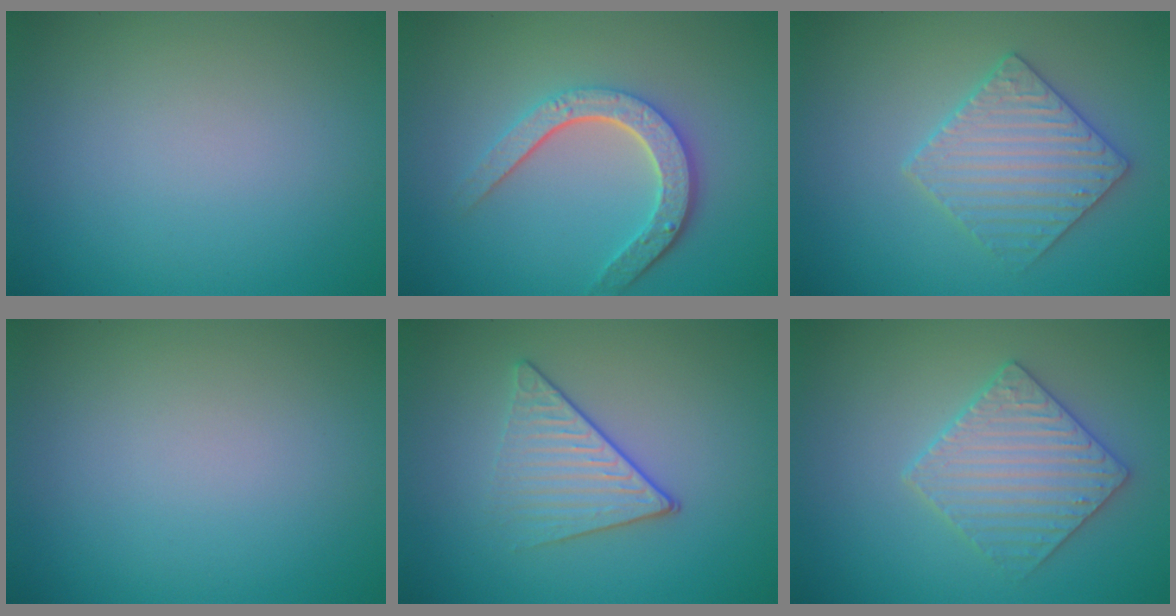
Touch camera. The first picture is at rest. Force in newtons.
{"total": 4.6, "press": 3.5, "slide": 3.0}
{"total": 3.6, "press": 3.5, "slide": 1.1}
{"total": 0.0}
{"total": 3.5, "press": 2.8, "slide": 2.1}
{"total": 3.6, "press": 3.5, "slide": 1.1}